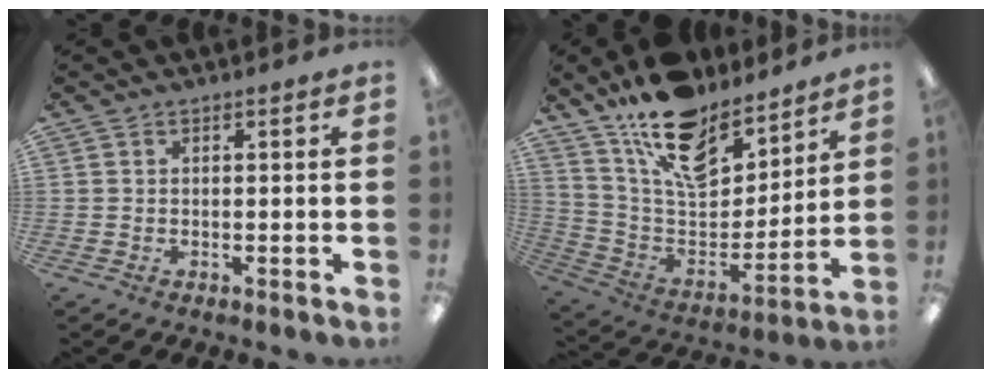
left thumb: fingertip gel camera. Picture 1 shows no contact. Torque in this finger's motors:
{"motor_torque": [0.25, 0.14, 1.00, -1.77, 0.15]}